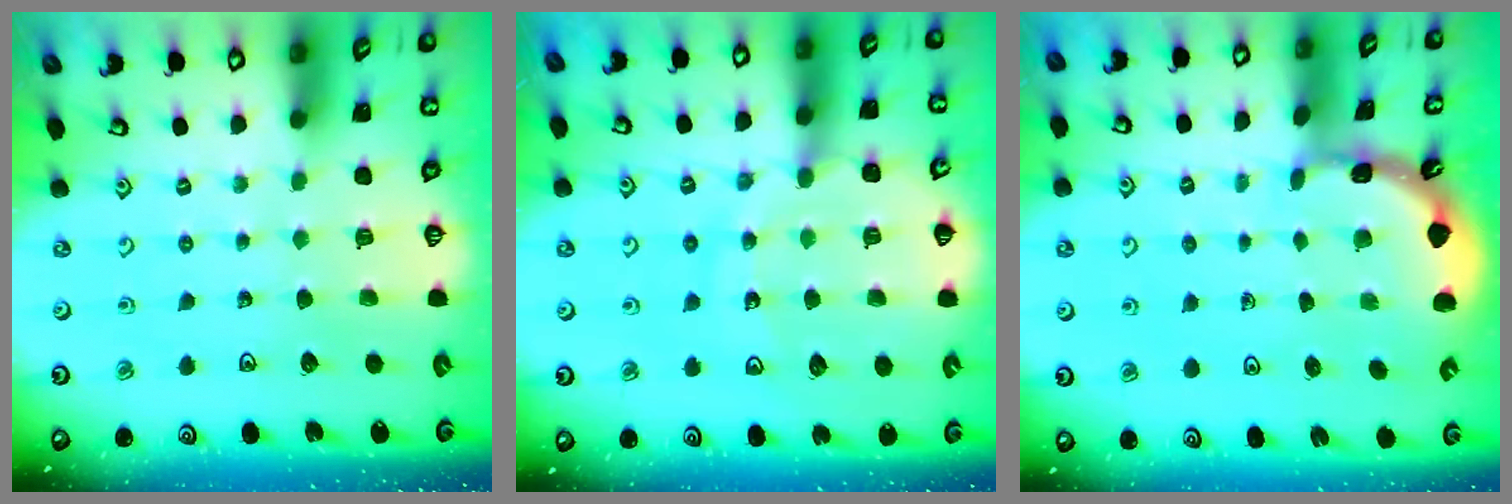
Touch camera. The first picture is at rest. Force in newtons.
{"total": 12.3, "press": 12.0, "slide": 2.7}
{"total": 1.6, "press": 1.6, "slide": 0.1}